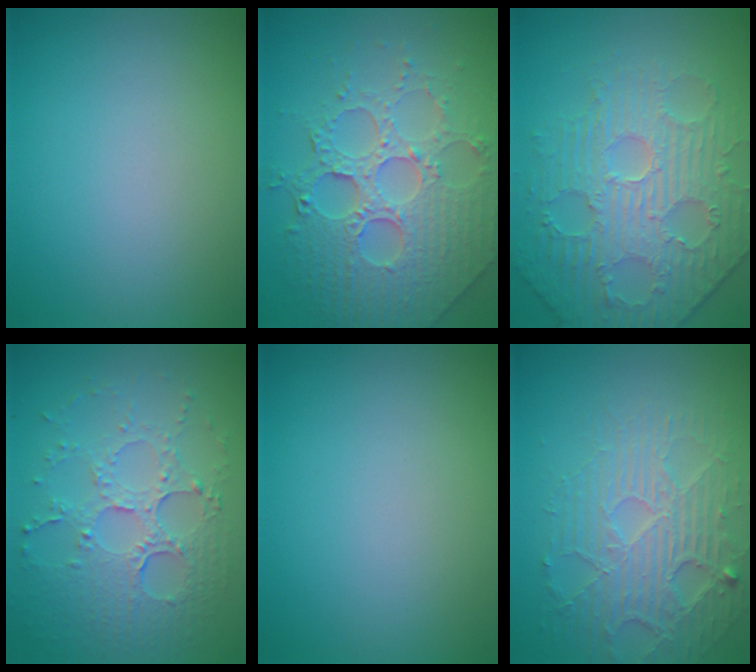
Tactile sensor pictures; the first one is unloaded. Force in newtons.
{"total": 8.2, "press": 6.0, "slide": 5.7}
{"total": 4.7, "press": 4.7, "slide": 0.2}
{"total": 5.6, "press": 3.9, "slide": 4.0}
{"total": 0.0}
{"total": 4.9, "press": 4.2, "slide": 2.5}